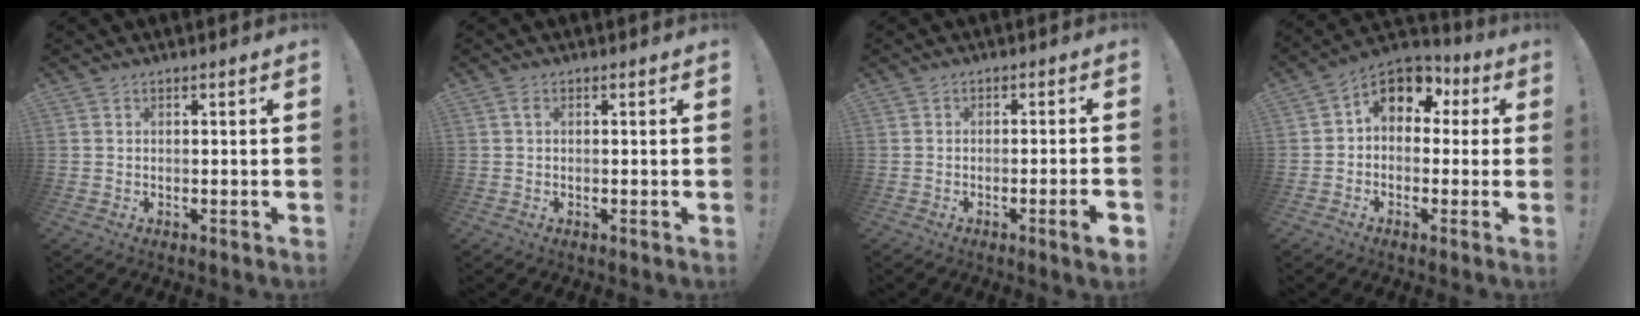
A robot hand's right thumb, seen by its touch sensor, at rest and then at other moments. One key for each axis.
{"total": 1.0, "fx": 0.3, "fy": 0.5, "fz": 0.8, "tx": -0.020, "ty": 0.005, "tz": 0.006}
{"total": 4.8, "fx": -2.1, "fy": 0.0, "fz": 4.3, "tx": -0.066, "ty": 0.001, "tz": -0.030}
{"total": 8.8, "fx": 2.0, "fy": 6.7, "fz": 5.3, "tx": -0.077, "ty": 0.000, "tz": 0.044}